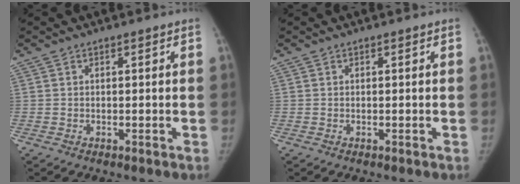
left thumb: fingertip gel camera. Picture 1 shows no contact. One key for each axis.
{"total": 0.0}